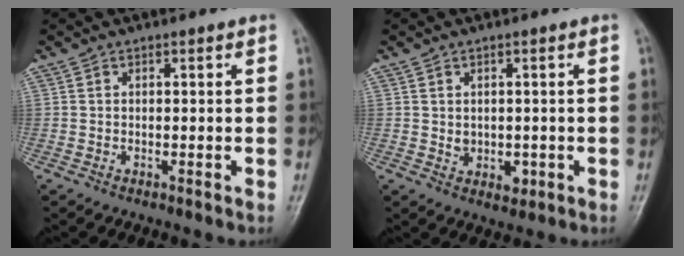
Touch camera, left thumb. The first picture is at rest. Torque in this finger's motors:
{"motor_torque": [0.03, 0.03, -0.20, -0.14, 0.00]}